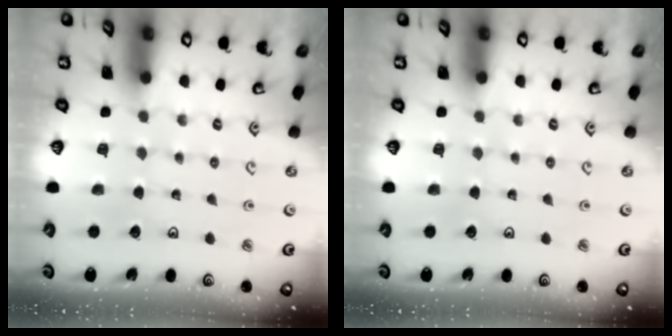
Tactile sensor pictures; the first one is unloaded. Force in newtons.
{"total": 0.0}